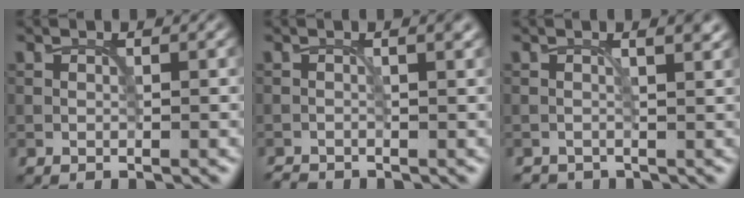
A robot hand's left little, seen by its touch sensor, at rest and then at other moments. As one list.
[{"total": 1.5, "force": [-0.8, 0.4, 1.2], "torque": [-0.018, -0.006, -0.018]}, {"total": 1.3, "force": [0.0, 0.7, 1.1], "torque": [-0.009, -0.004, 0.002]}]